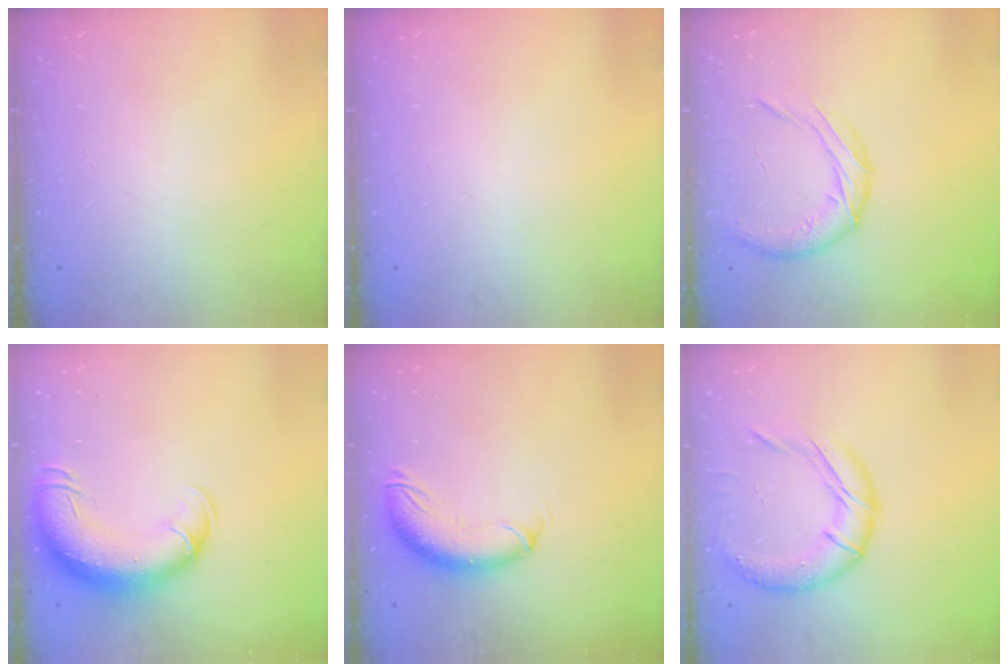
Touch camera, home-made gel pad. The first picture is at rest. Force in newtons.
{"total": 0.0}
{"total": 10.8, "press": 10.8, "slide": 0.4}
{"total": 15.1, "press": 14.7, "slide": 3.6}
{"total": 10.6, "press": 10.4, "slide": 2.2}
{"total": 15.8, "press": 15.7, "slide": 1.7}